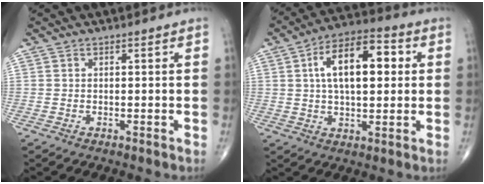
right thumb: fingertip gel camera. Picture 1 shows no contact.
{"total": 14.5, "force": [2.8, 7.2, 12.2], "torque": [-0.186, 0.018, 0.041]}